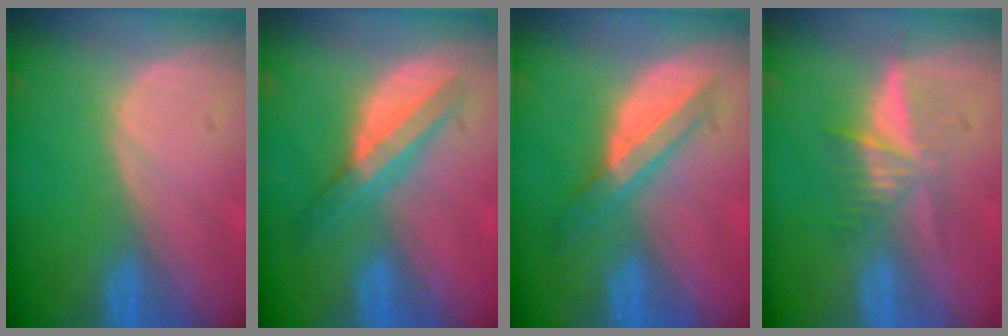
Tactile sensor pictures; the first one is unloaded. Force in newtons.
{"total": 6.6, "press": 5.7, "slide": 3.3}
{"total": 5.9, "press": 5.3, "slide": 2.5}
{"total": 5.2, "press": 4.8, "slide": 1.8}